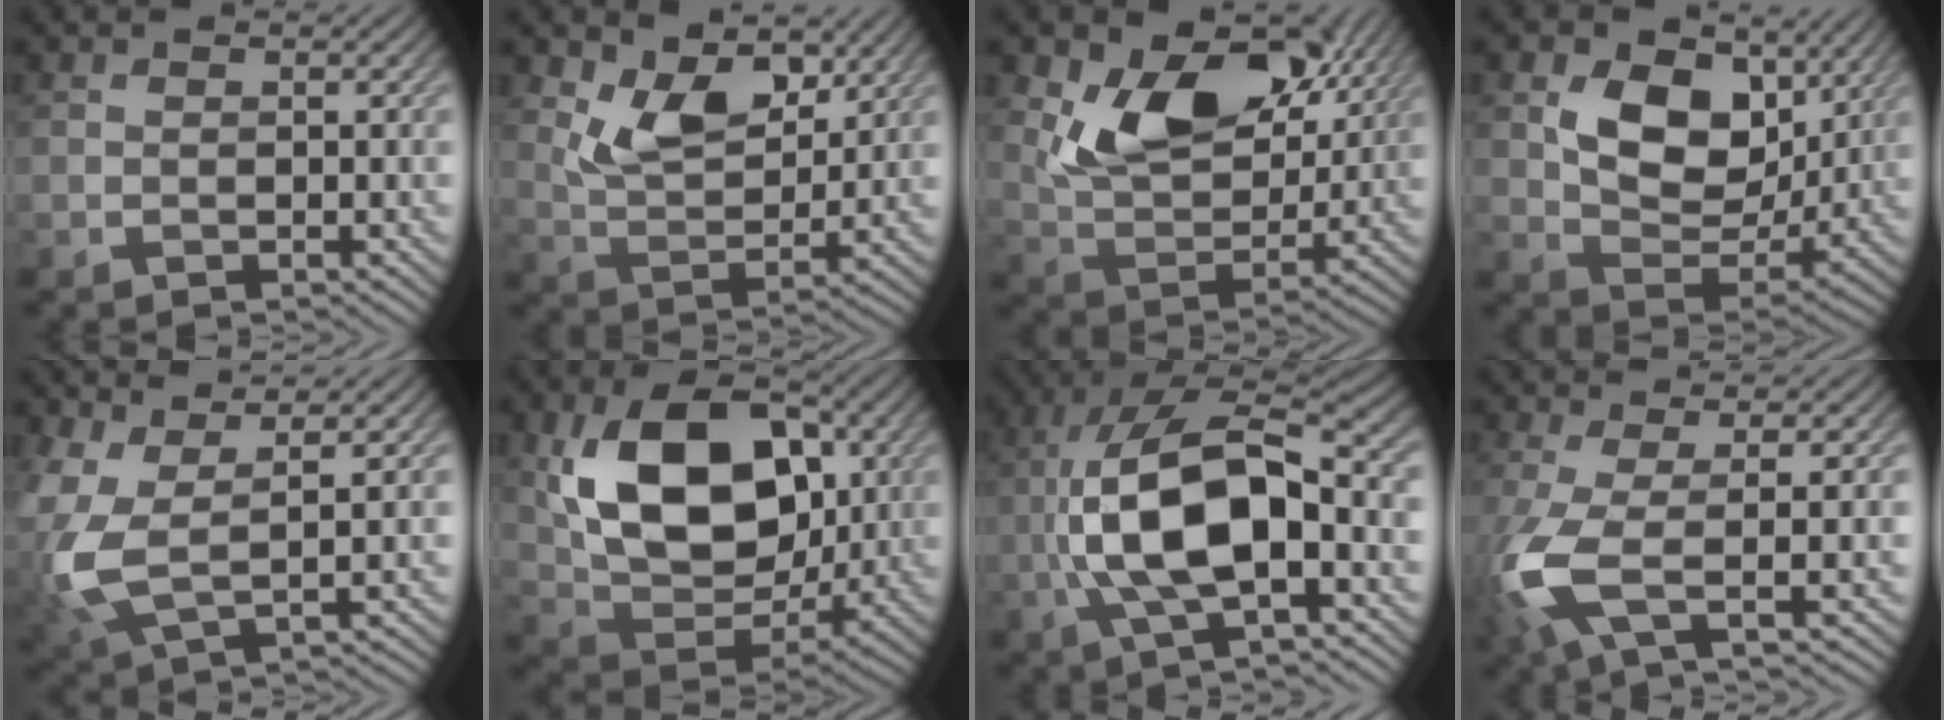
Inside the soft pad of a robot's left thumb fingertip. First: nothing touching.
{"total": 7.2, "force": [4.3, 3.7, 4.3], "torque": [-0.090, -0.015, 0.079]}
{"total": 11.2, "force": [5.4, 7.0, 7.0], "torque": [-0.129, -0.013, 0.097]}
{"total": 11.0, "force": [3.8, 7.4, 7.2], "torque": [-0.136, -0.008, 0.061]}
{"total": 6.6, "force": [1.7, 2.9, 5.7], "torque": [-0.146, -0.005, 0.032]}
{"total": 14.6, "force": [3.3, 9.7, 10.4], "torque": [-0.196, -0.006, 0.065]}
{"total": 14.2, "force": [-1.6, 5.7, 12.9], "torque": [-0.265, 0.003, -0.037]}
{"total": 6.9, "force": [-0.9, 1.6, 6.6], "torque": [-0.161, -0.011, -0.023]}